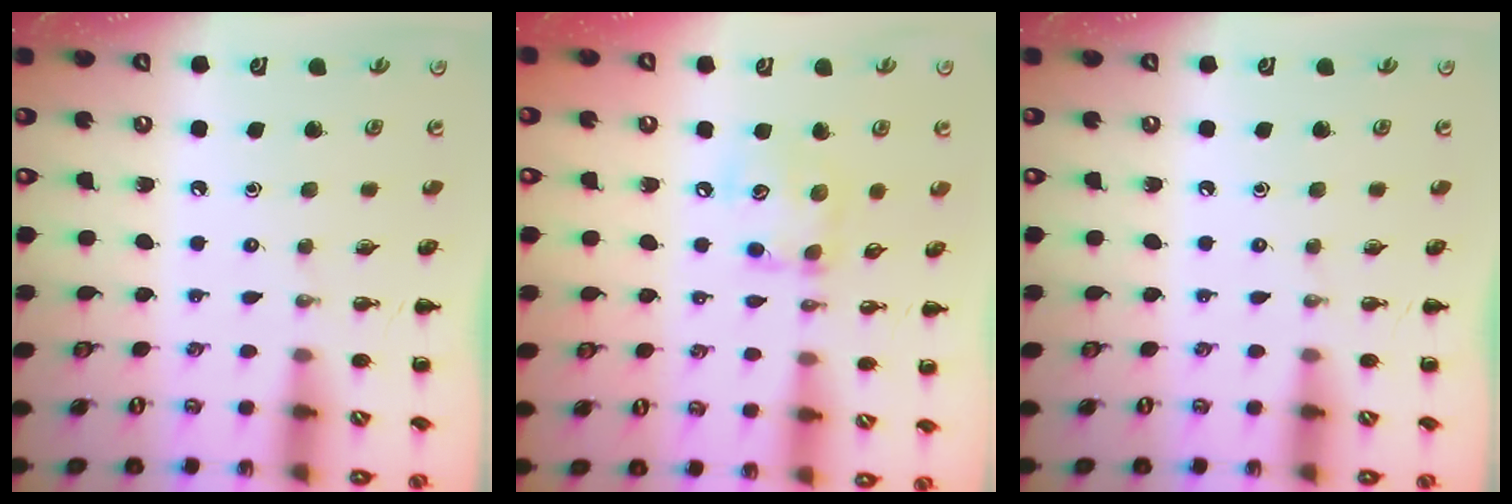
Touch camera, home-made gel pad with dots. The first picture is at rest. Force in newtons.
{"total": 9.4, "press": 9.4, "slide": 0.4}
{"total": 0.0}